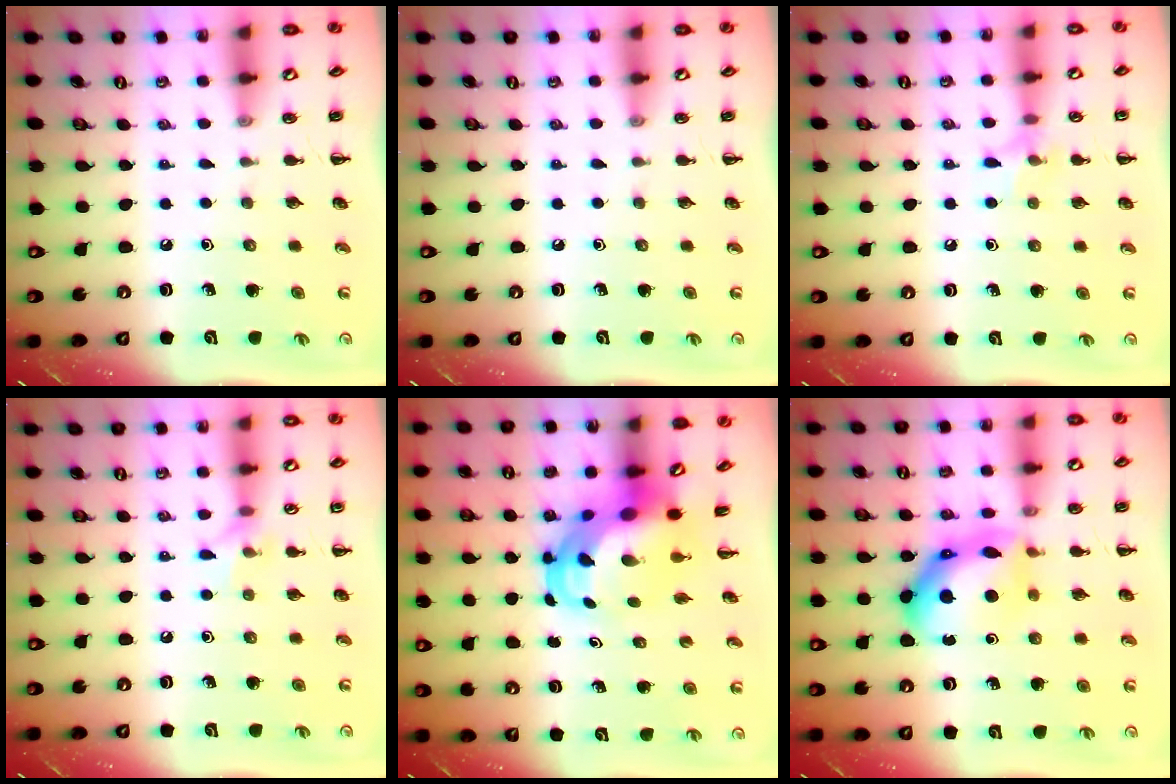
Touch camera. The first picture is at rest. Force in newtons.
{"total": 0.0}
{"total": 7.1, "press": 6.8, "slide": 1.8}
{"total": 6.8, "press": 6.7, "slide": 1.3}
{"total": 7.2, "press": 6.9, "slide": 1.9}
{"total": 13.7, "press": 13.7, "slide": 0.8}